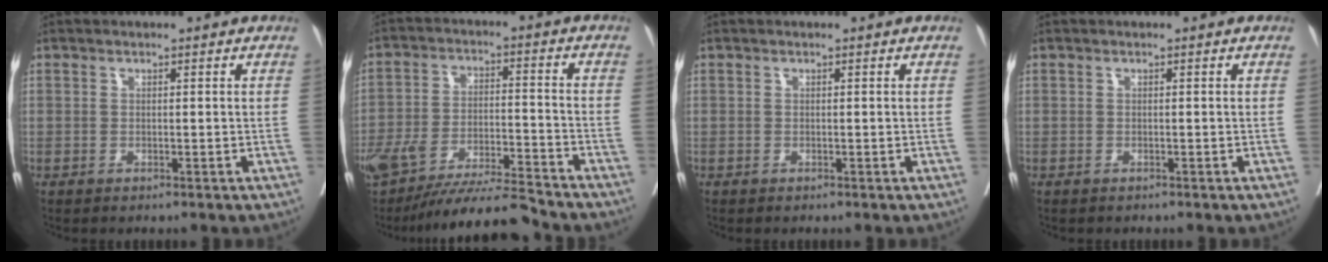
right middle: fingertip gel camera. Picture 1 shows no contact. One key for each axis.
{"total": 14.0, "fx": -12.8, "fy": 0.3, "fz": 5.7, "tx": -0.101, "ty": -0.002, "tz": -0.222}
{"total": 0.0}
{"total": 0.0}